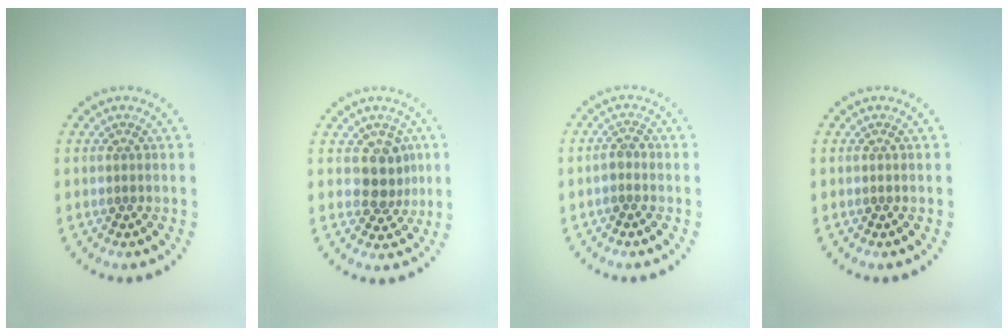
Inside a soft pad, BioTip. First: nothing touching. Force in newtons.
{"total": 2.8, "press": 2.6, "slide": 1.2}
{"total": 1.3, "press": 1.1, "slide": 0.6}
{"total": 0.0}